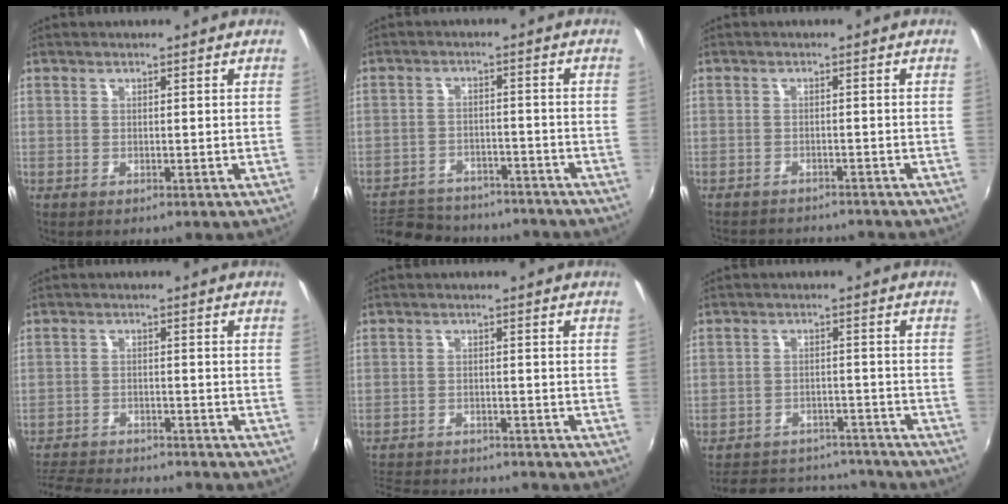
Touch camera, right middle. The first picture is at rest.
{"total": 19.2, "force": [-16.2, 7.2, 7.2], "torque": [-0.162, 0.003, -0.225]}
{"total": 8.0, "force": [-7.4, 2.1, 2.3], "torque": [-0.059, -0.014, -0.107]}
{"total": 13.7, "force": [-12.4, 3.0, 5.0], "torque": [-0.118, -0.013, -0.190]}
{"total": 12.5, "force": [-11.3, 3.3, 4.1], "torque": [-0.106, -0.008, -0.172]}
{"total": 16.0, "force": [-13.7, 6.9, 4.7], "torque": [-0.112, 0.040, -0.169]}